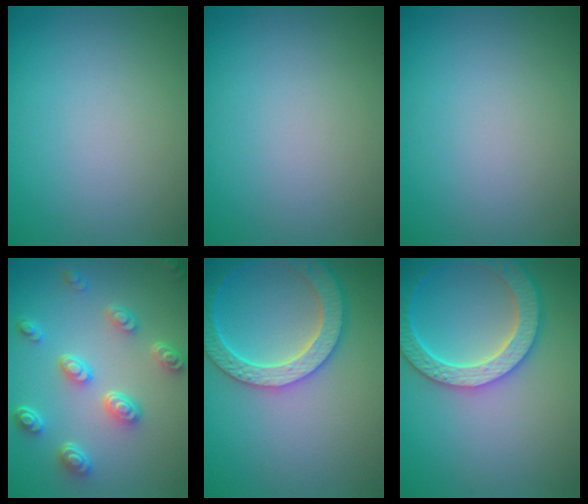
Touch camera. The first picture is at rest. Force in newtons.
{"total": 0.0}
{"total": 0.0}
{"total": 4.6, "press": 3.5, "slide": 2.9}
{"total": 5.9, "press": 4.7, "slide": 3.5}
{"total": 5.9, "press": 5.3, "slide": 2.8}